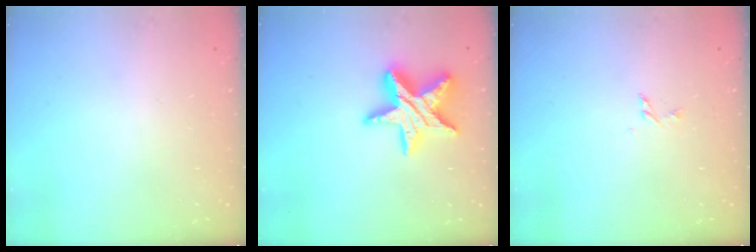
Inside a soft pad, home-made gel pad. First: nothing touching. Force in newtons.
{"total": 16.8, "press": 16.7, "slide": 1.1}
{"total": 3.3, "press": 3.3, "slide": 0.3}